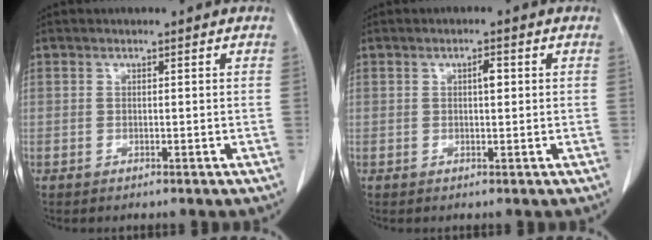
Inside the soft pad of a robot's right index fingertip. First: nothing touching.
{"total": 1.7, "force": [0.4, 0.5, 1.6], "torque": [-0.028, 0.003, 0.007]}